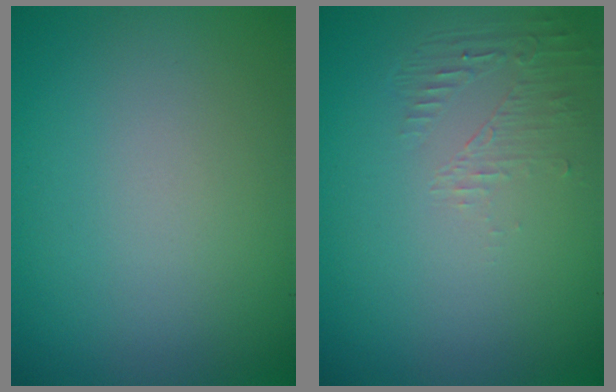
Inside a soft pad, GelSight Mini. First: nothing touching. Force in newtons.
{"total": 1.3, "press": 0.0, "slide": 1.3}